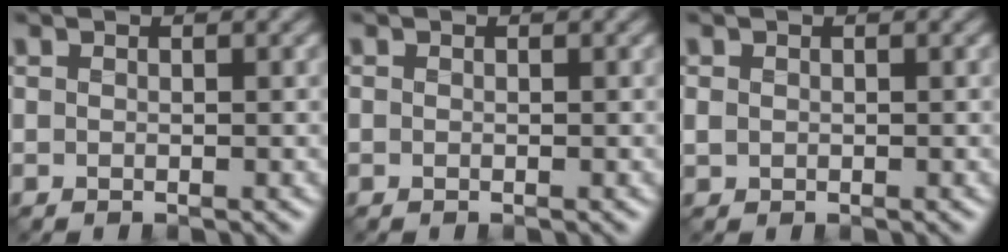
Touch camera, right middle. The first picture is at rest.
{"total": 0.0}
{"total": 0.7, "force": [0.1, 0.6, 0.4], "torque": [-0.010, 0.001, 0.002]}